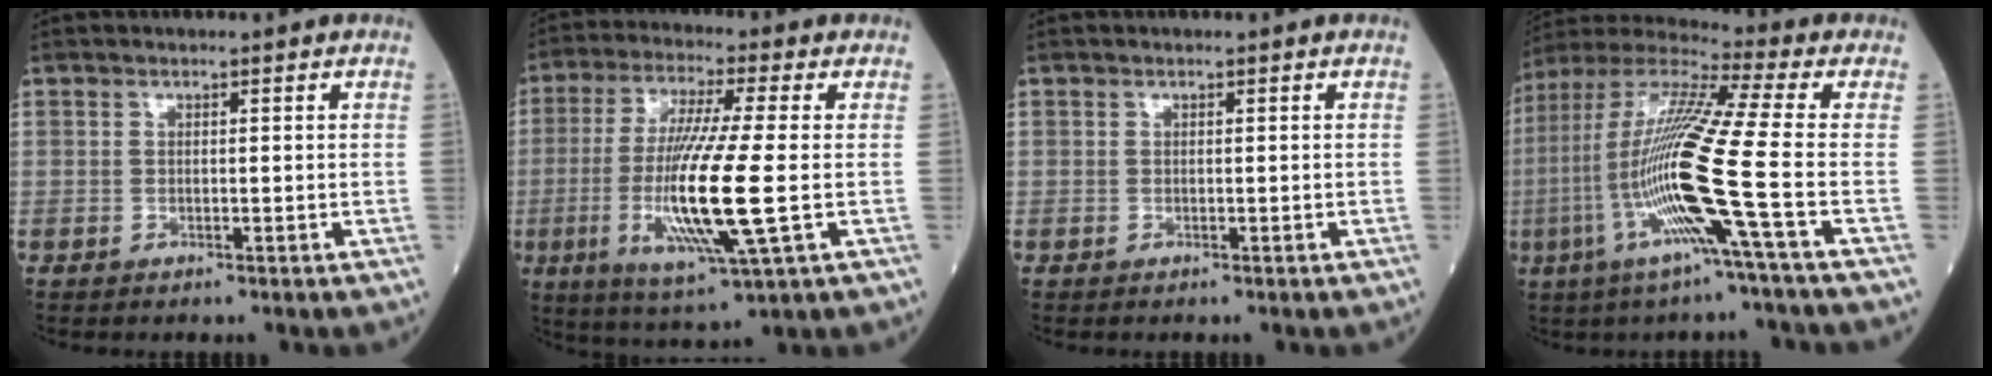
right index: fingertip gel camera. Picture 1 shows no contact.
{"total": 14.9, "force": [-2.3, 0.2, 14.8], "torque": [-0.301, -0.021, -0.047]}
{"total": 0.0}
{"total": 17.4, "force": [-4.7, -1.8, 16.7], "torque": [-0.339, -0.013, -0.107]}